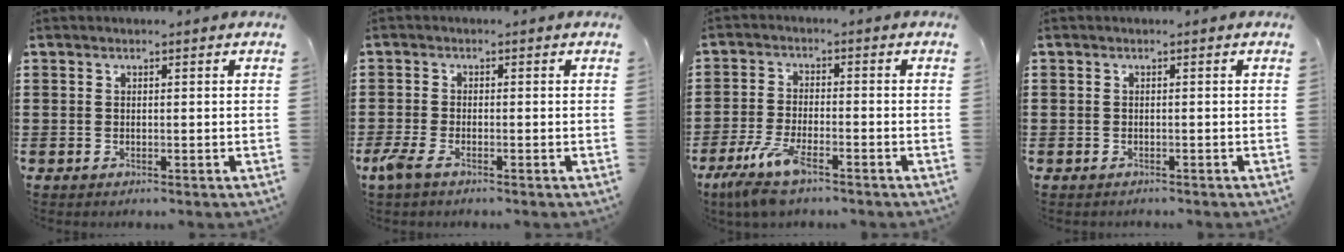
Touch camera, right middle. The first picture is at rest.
{"total": 2.3, "force": [-1.4, 0.7, 1.7], "torque": [-0.060, -0.012, -0.033]}
{"total": 7.1, "force": [-4.9, 1.6, 4.8], "torque": [-0.117, -0.017, -0.095]}
{"total": 0.6, "force": [-0.6, 0.3, -0.1], "torque": [0.001, 0.002, -0.013]}